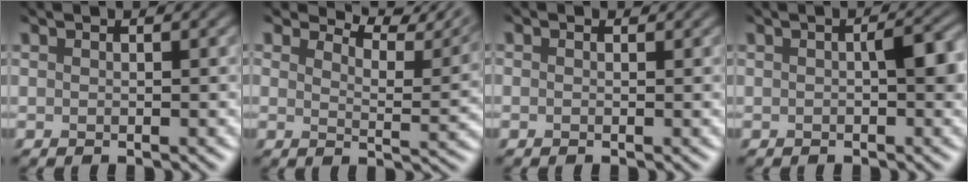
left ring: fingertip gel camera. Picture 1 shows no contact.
{"total": 7.9, "force": [7.1, 1.8, 2.9], "torque": [-0.057, 0.003, 0.099]}
{"total": 0.0}
{"total": 3.3, "force": [0.0, 1.7, 2.9], "torque": [-0.056, 0.001, 0.000]}